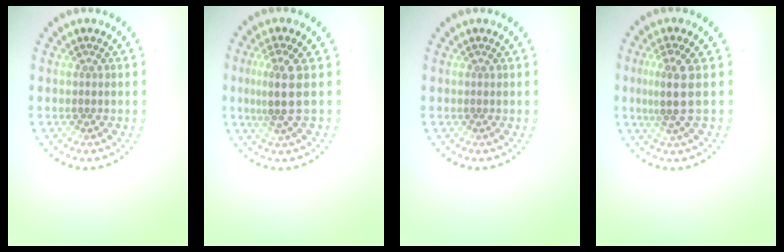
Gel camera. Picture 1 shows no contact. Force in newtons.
{"total": 2.7, "press": 2.0, "slide": 1.7}
{"total": 0.0}
{"total": 2.7, "press": 2.0, "slide": 1.7}